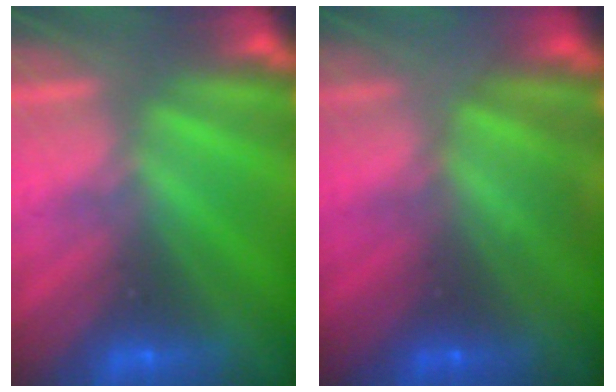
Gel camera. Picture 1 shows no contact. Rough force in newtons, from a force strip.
{"total": 1.7}